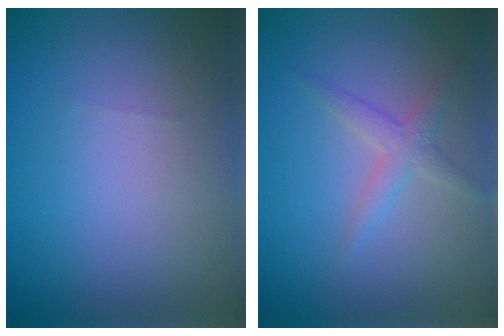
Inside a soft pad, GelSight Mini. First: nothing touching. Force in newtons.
{"total": 1.9, "press": 1.9, "slide": 0.0}